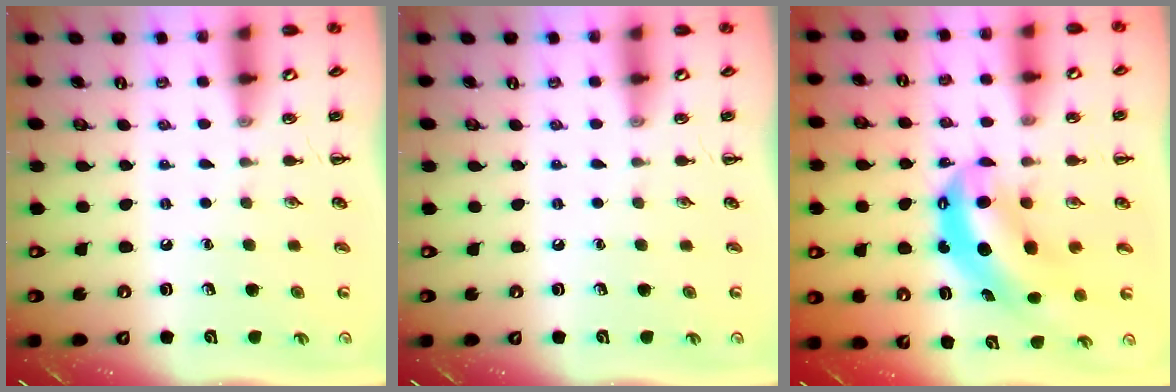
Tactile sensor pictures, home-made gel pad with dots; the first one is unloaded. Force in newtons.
{"total": 0.0}
{"total": 8.4, "press": 8.0, "slide": 2.4}